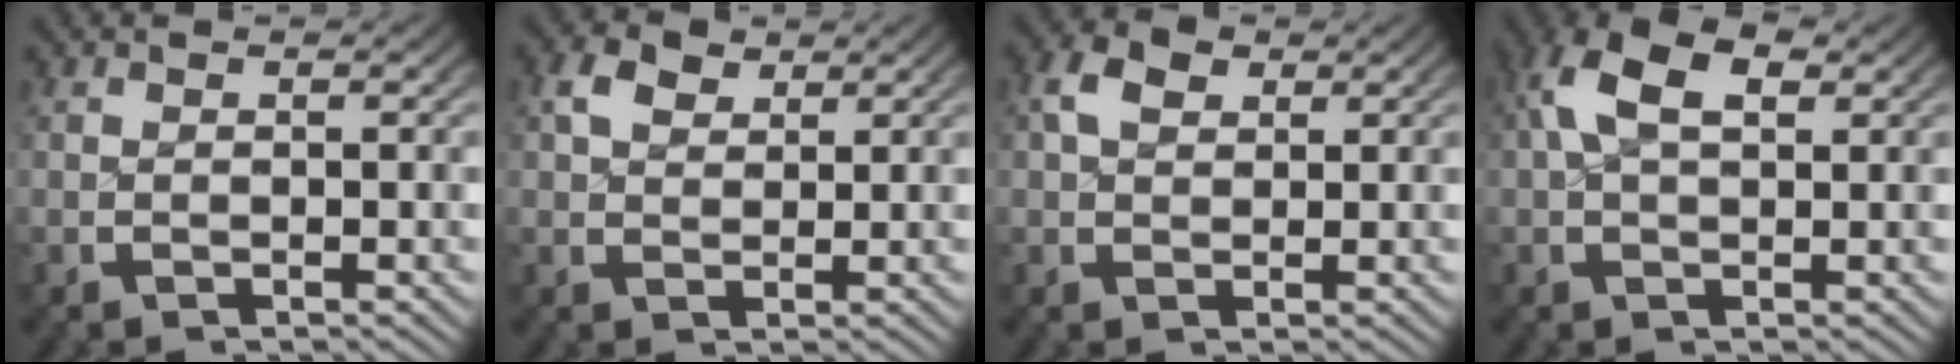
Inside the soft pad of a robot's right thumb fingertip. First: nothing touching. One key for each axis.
{"total": 3.3, "fx": 2.2, "fy": 1.8, "fz": 1.6, "tx": -0.023, "ty": 0.004, "tz": 0.038}
{"total": 3.3, "fx": 1.8, "fy": 1.9, "fz": 2.0, "tx": -0.035, "ty": 0.001, "tz": 0.033}
{"total": 5.1, "fx": 2.1, "fy": 2.6, "fz": 3.9, "tx": -0.076, "ty": 0.006, "tz": 0.037}